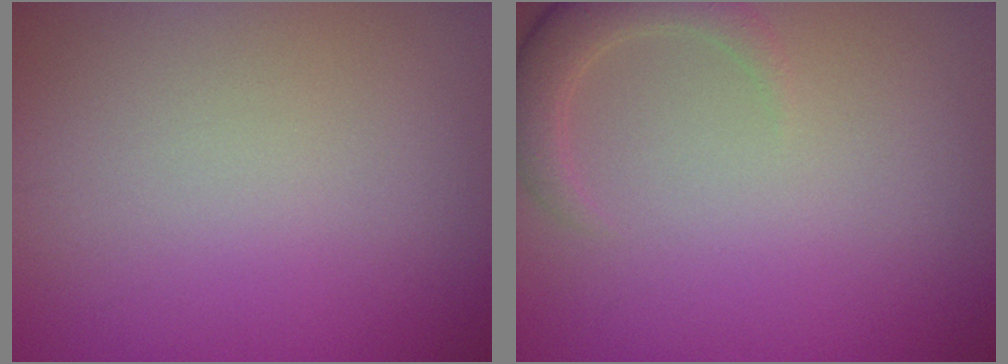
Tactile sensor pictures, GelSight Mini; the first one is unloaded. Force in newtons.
{"total": 2.7, "press": 2.6, "slide": 0.5}